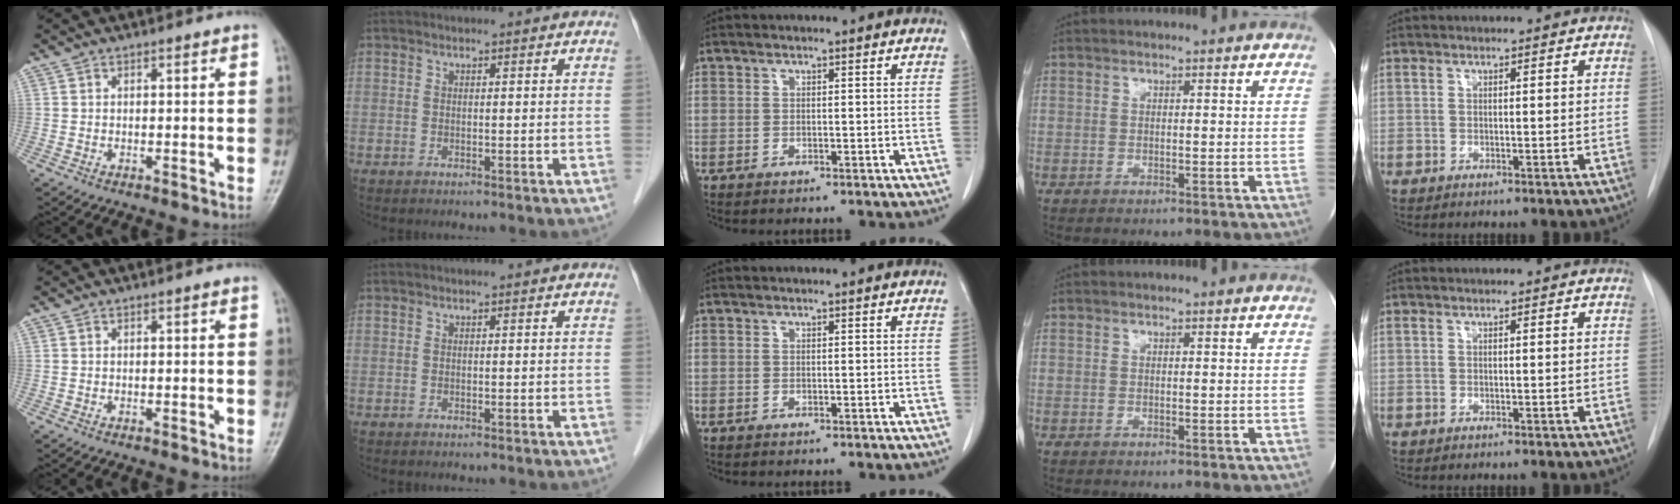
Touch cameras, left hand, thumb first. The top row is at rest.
{}